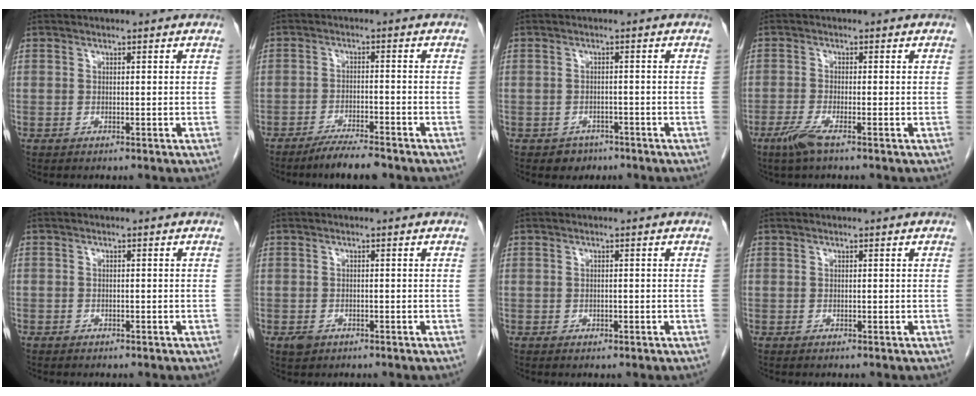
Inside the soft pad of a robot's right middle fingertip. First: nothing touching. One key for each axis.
{"total": 5.9, "fx": -4.8, "fy": 0.6, "fz": 3.3, "tx": -0.054, "ty": -0.012, "tz": -0.082}
{"total": 2.5, "fx": -1.6, "fy": 1.9, "fz": 0.3, "tx": -0.009, "ty": 0.008, "tz": -0.020}
{"total": 3.3, "fx": -2.1, "fy": 0.2, "fz": 2.5, "tx": -0.059, "ty": -0.009, "tz": -0.047}
{"total": 0.9, "fx": -0.6, "fy": 0.6, "fz": 0.1, "tx": -0.007, "ty": 0.004, "tz": -0.010}
{"total": 1.5, "fx": -0.9, "fy": 1.1, "fz": 0.7, "tx": -0.014, "ty": 0.002, "tz": -0.009}
{"total": 0.6, "fx": -0.2, "fy": 0.5, "fz": 0.3, "tx": -0.004, "ty": 0.002, "tz": -0.002}
{"total": 0.0}